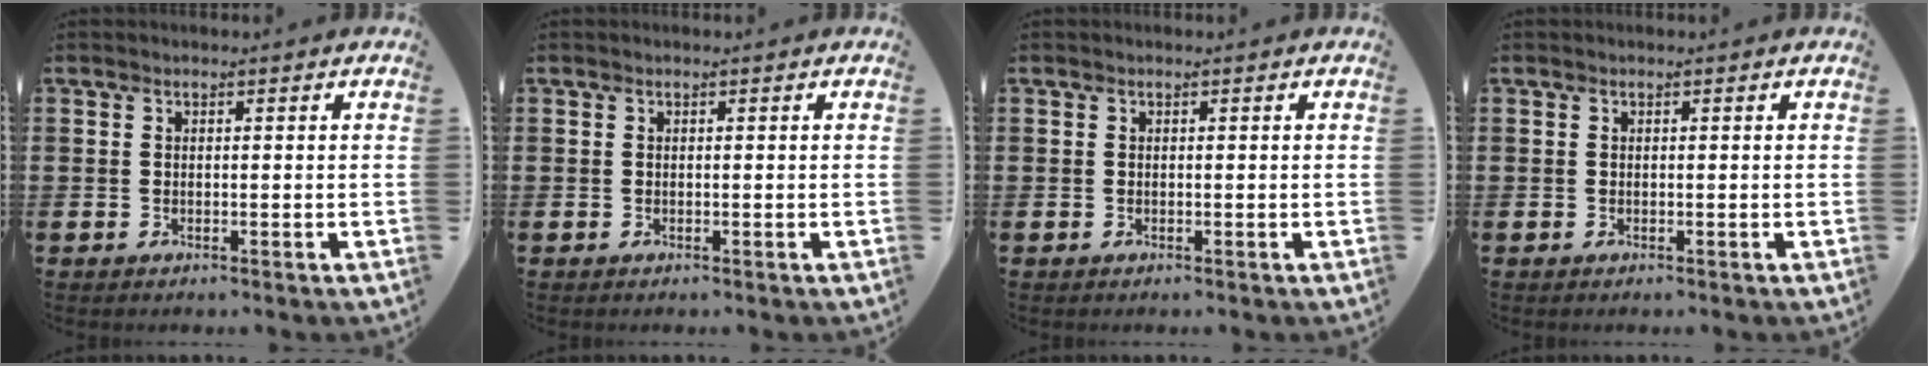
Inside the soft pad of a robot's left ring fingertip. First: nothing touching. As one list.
[{"total": 0.0}, {"total": 0.0}, {"total": 0.0}]